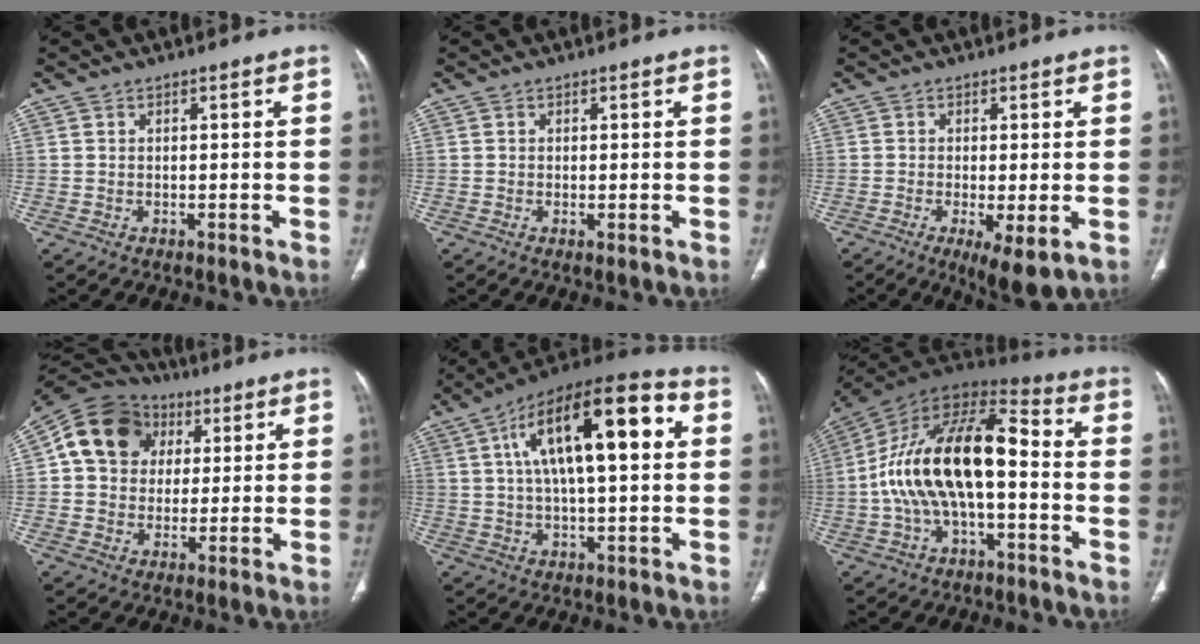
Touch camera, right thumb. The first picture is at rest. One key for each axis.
{"total": 0.8, "fx": -0.2, "fy": 0.3, "fz": 0.8, "tx": -0.019, "ty": -0.004, "tz": -0.004}
{"total": 9.2, "fx": -3.0, "fy": 2.7, "fz": 8.2, "tx": -0.137, "ty": -0.018, "tz": -0.044}
{"total": 14.1, "fx": 3.5, "fy": 11.8, "fz": 6.9, "tx": -0.106, "ty": 0.014, "tz": 0.053}
{"total": 21.4, "fx": 5.1, "fy": 8.0, "fz": 19.2, "tx": -0.301, "ty": 0.023, "tz": 0.073}
{"total": 20.1, "fx": -1.9, "fy": 9.6, "fz": 17.5, "tx": -0.317, "ty": 0.050, "tz": -0.040}